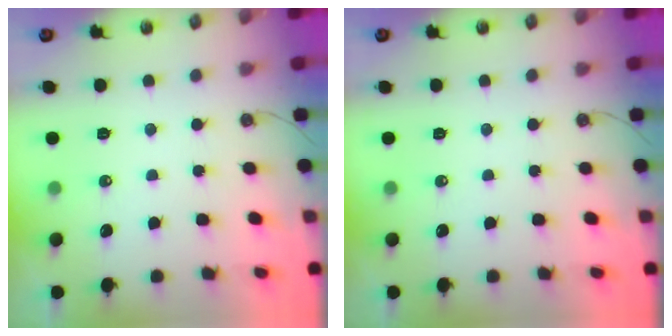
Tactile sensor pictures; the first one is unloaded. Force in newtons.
{"total": 0.0}